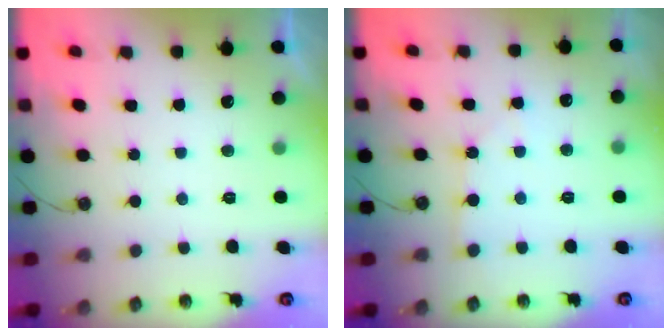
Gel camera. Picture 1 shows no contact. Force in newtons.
{"total": 4.1, "press": 4.1, "slide": 0.5}